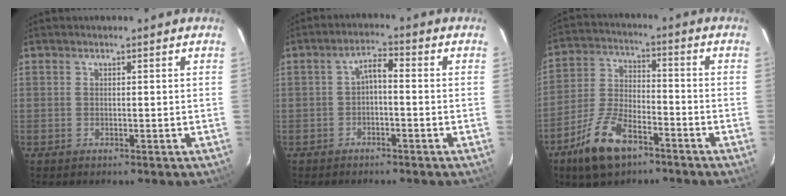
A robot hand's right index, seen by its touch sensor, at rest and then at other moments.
{"total": 3.0, "force": [-1.1, 1.1, 2.5], "torque": [-0.050, 0.012, -0.020]}
{"total": 12.5, "force": [-7.8, 5.7, 7.9], "torque": [-0.179, -0.003, -0.146]}